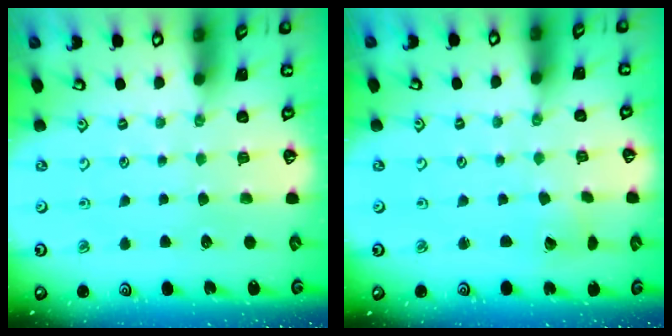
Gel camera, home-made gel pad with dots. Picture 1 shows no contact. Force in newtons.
{"total": 2.3, "press": 2.3, "slide": 0.3}